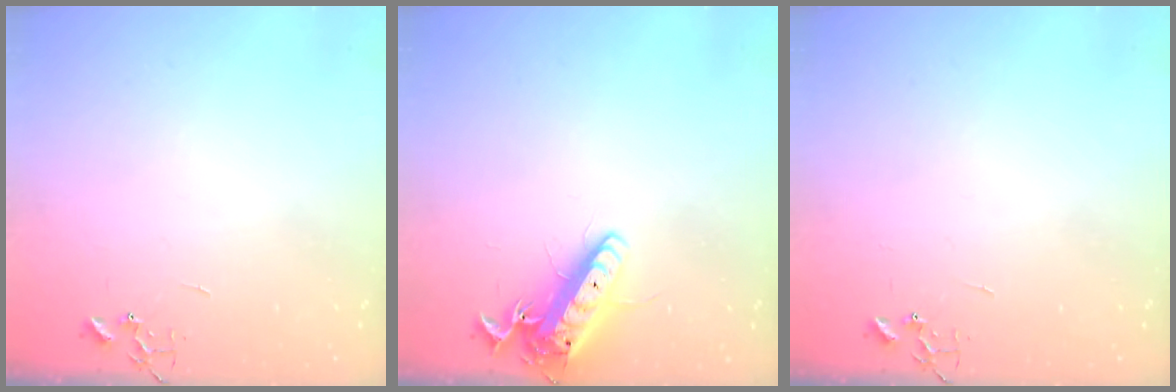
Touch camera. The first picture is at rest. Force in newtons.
{"total": 13.5, "press": 13.3, "slide": 2.3}
{"total": 0.0}